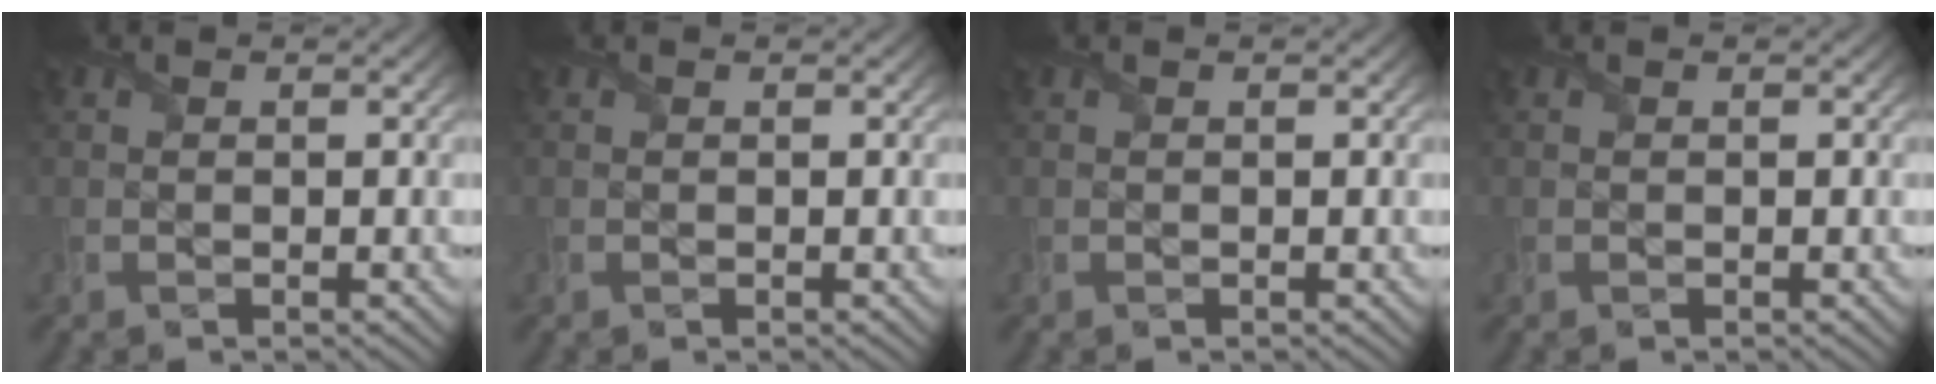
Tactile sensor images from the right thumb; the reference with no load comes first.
{"total": 0.0}
{"total": 0.0}
{"total": 0.0}